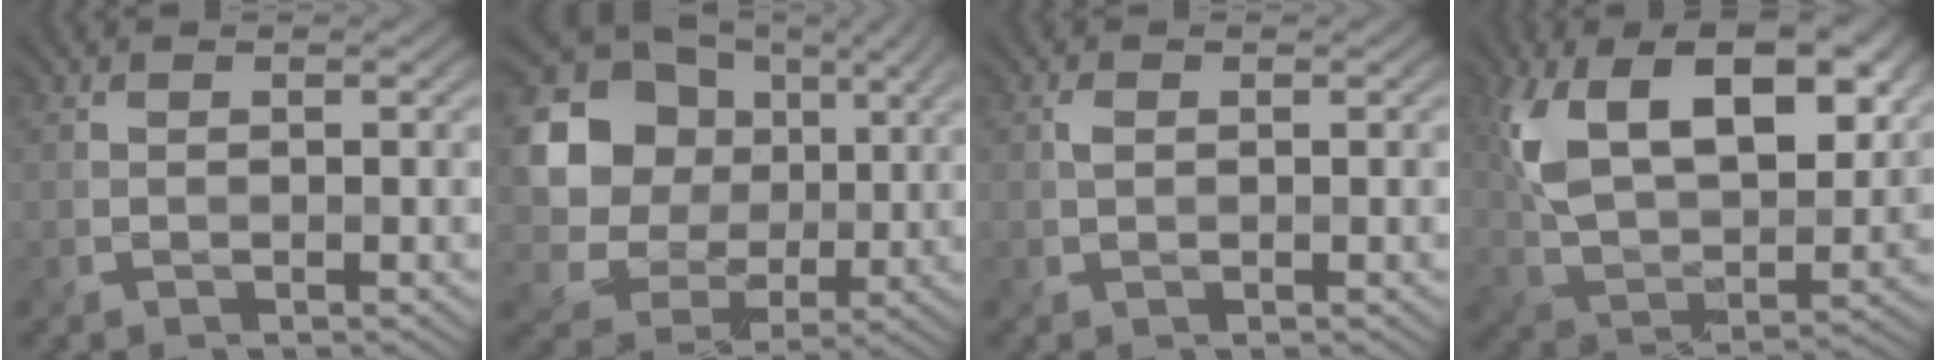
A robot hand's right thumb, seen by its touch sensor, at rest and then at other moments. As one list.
[{"total": 13.7, "force": [3.5, 11.3, 6.9], "torque": [-0.195, 0.019, 0.072]}, {"total": 0.9, "force": [0.1, 0.7, 0.6], "torque": [-0.019, -0.001, 0.003]}, {"total": 15.6, "force": [5.9, 8.4, 11.7], "torque": [-0.228, 0.001, 0.111]}]